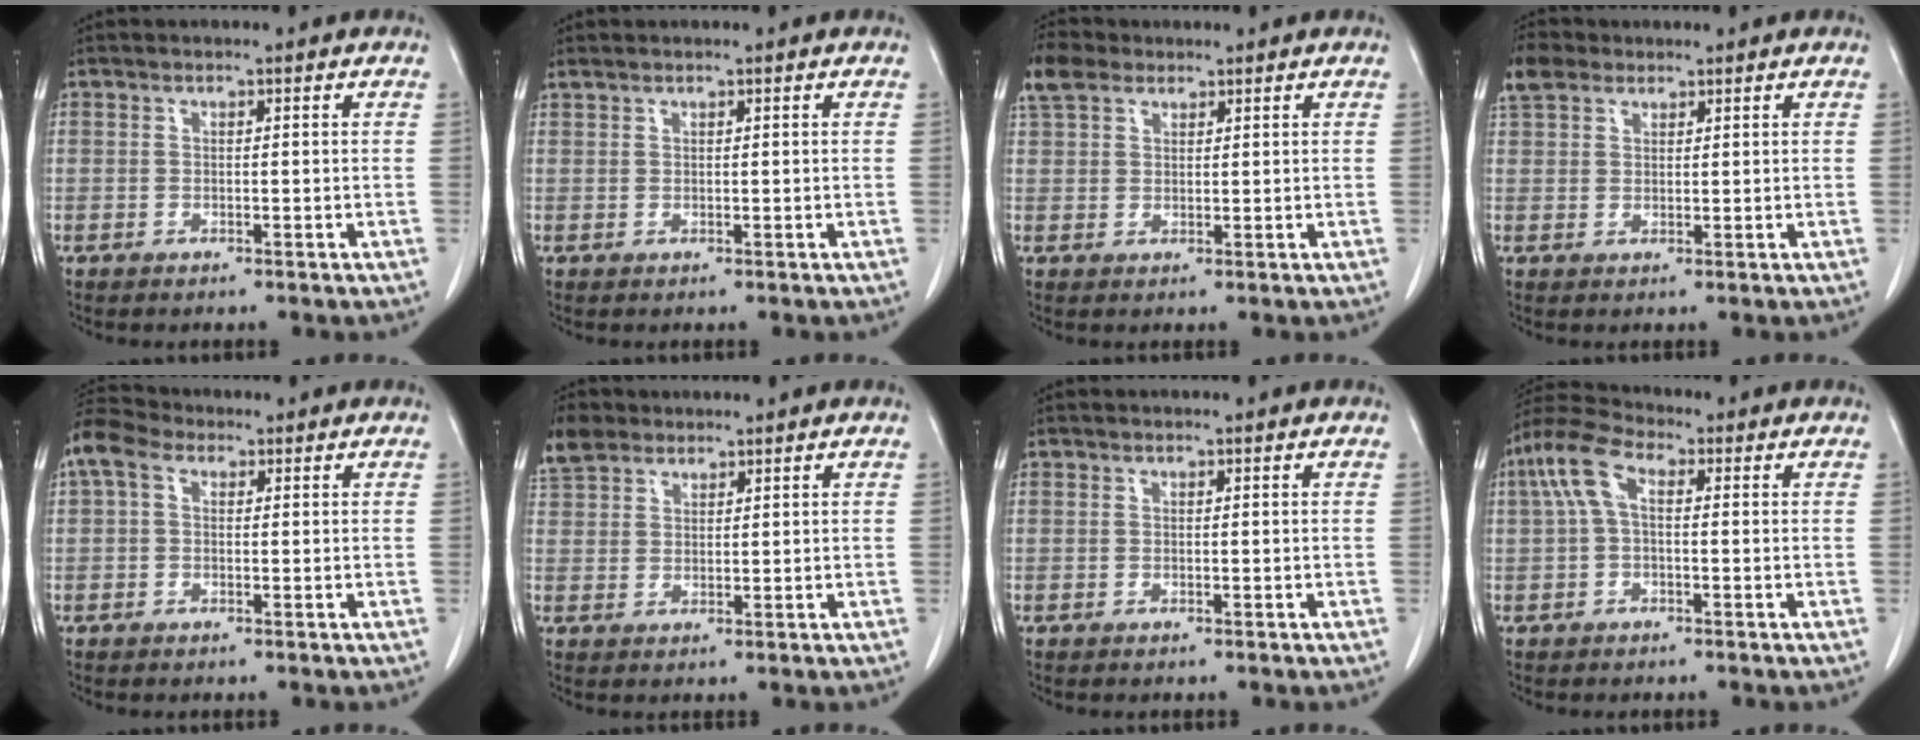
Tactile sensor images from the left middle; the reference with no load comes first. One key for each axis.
{"total": 0.6, "fx": 0.5, "fy": 0.1, "fz": -0.2, "tx": -0.002, "ty": 0.004, "tz": 0.015}
{"total": 4.8, "fx": 3.4, "fy": 2.8, "fz": 1.9, "tx": -0.051, "ty": 0.022, "tz": 0.073}
{"total": 4.4, "fx": 3.1, "fy": 2.7, "fz": 1.6, "tx": -0.041, "ty": 0.020, "tz": 0.065}
{"total": 4.5, "fx": 1.8, "fy": 3.0, "fz": 2.9, "tx": -0.074, "ty": 0.035, "tz": 0.031}
{"total": 5.1, "fx": 4.0, "fy": 2.8, "fz": 1.5, "tx": -0.043, "ty": 0.017, "tz": 0.086}
{"total": 0.0}
{"total": 6.0, "fx": 1.1, "fy": 2.7, "fz": 5.3, "tx": -0.119, "ty": 0.031, "tz": 0.018}